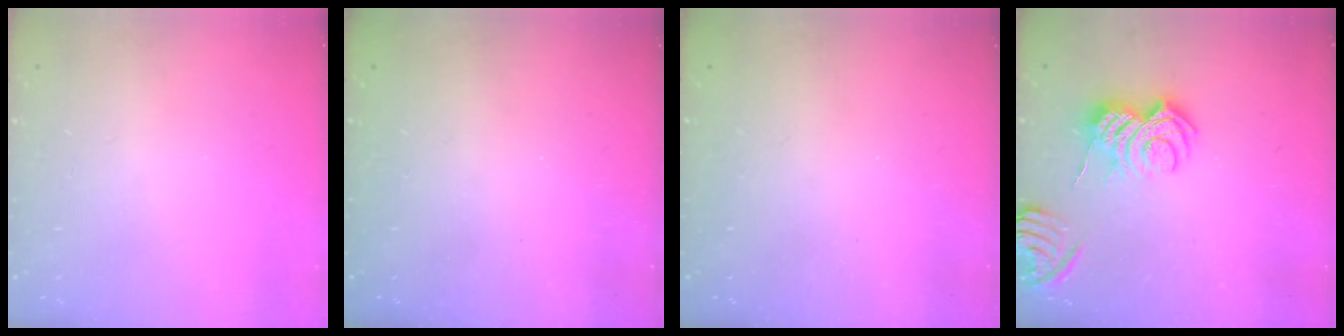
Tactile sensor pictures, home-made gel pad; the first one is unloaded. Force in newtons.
{"total": 2.4, "press": 2.3, "slide": 0.8}
{"total": 2.4, "press": 2.3, "slide": 0.7}
{"total": 7.8, "press": 7.8, "slide": 0.9}